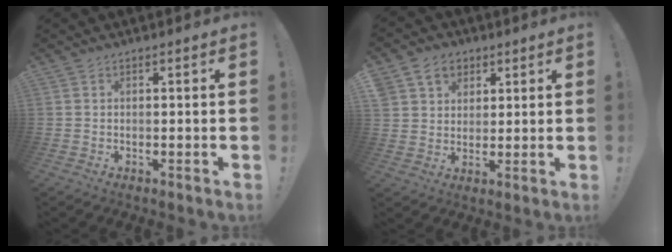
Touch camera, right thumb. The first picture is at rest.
{"total": 8.4, "force": [4.1, 6.9, 2.4], "torque": [-0.032, -0.016, 0.084]}